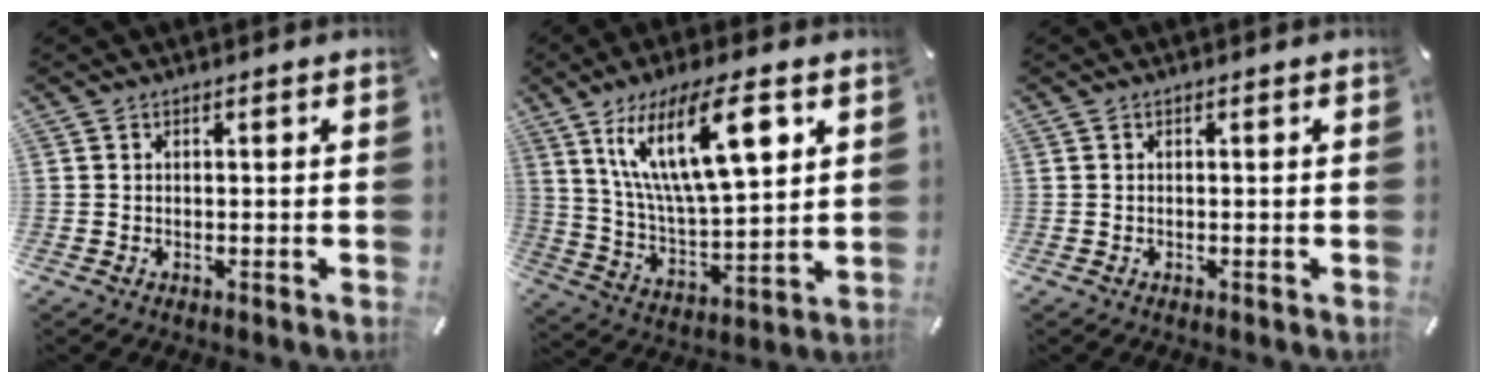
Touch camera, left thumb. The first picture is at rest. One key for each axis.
{"total": 20.6, "fx": 10.3, "fy": 7.3, "fz": 16.2, "tx": -0.317, "ty": -0.027, "tz": 0.165}
{"total": 0.0}